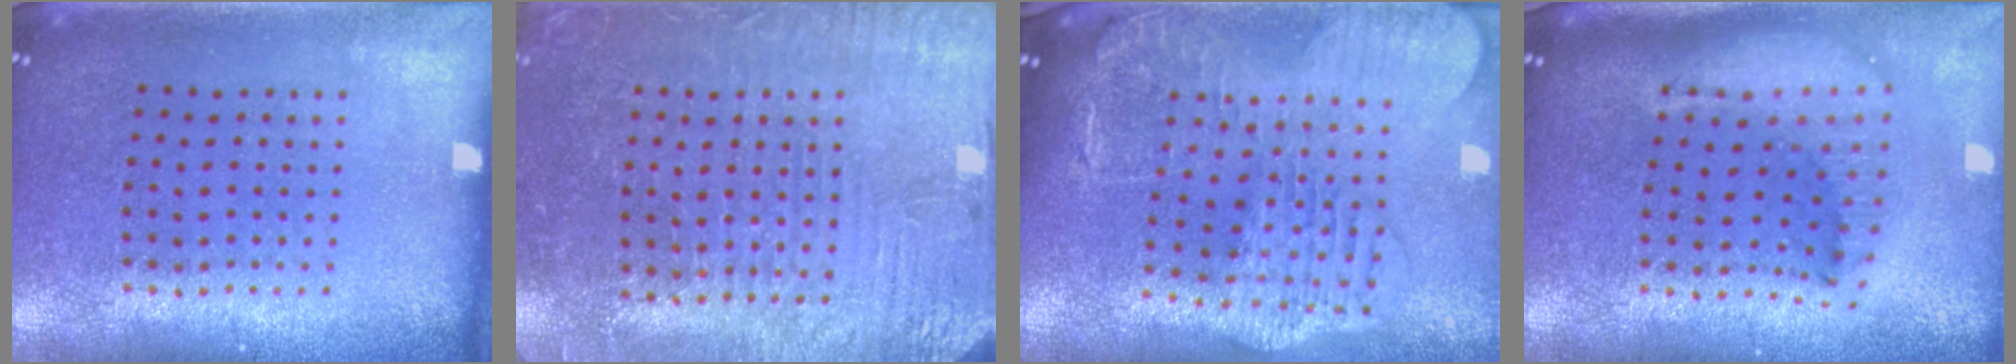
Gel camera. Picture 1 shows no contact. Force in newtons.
{"total": 3.4, "press": 3.4, "slide": 0.6}
{"total": 2.8, "press": 2.4, "slide": 1.4}
{"total": 2.1, "press": 1.6, "slide": 1.3}